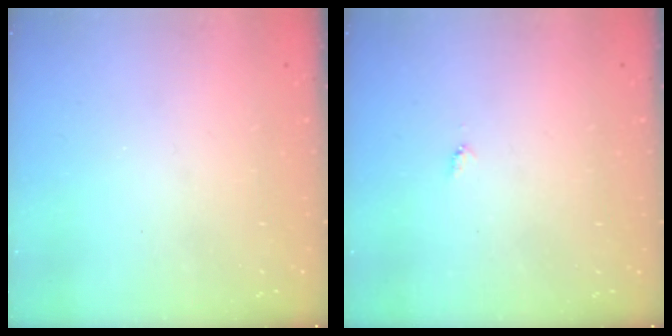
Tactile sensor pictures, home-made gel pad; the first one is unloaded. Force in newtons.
{"total": 3.4, "press": 3.3, "slide": 0.5}